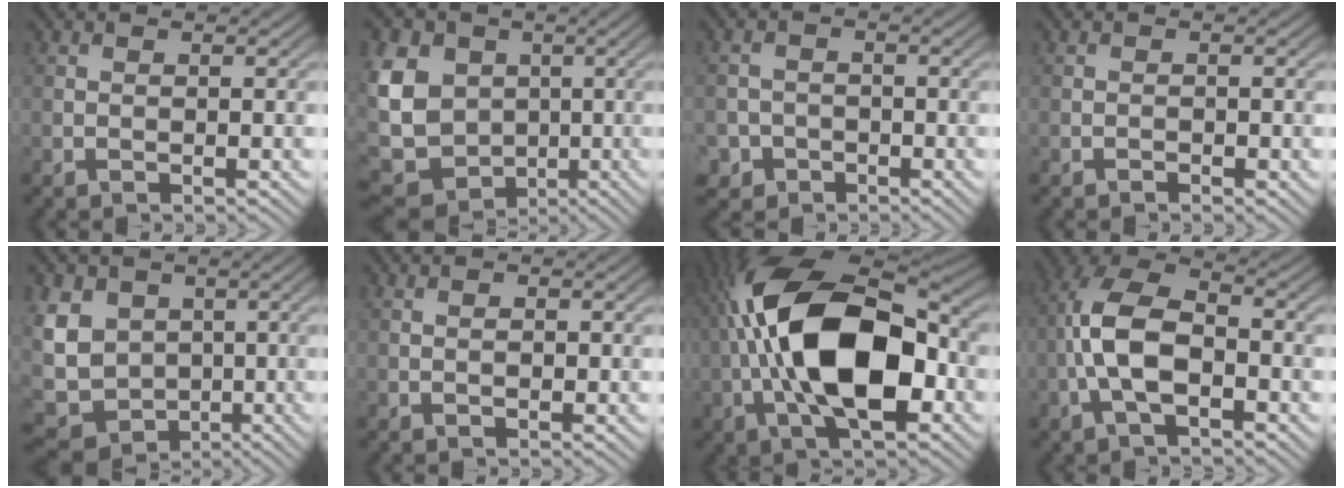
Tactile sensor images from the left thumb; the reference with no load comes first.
{"total": 13.5, "force": [0.5, 11.2, 7.6], "torque": [-0.199, -0.004, 0.003]}
{"total": 3.4, "force": [-1.9, 2.8, 0.5], "torque": [-0.003, -0.001, -0.044]}
{"total": 0.6, "force": [-0.4, 0.2, 0.4], "torque": [-0.003, 0.001, -0.007]}
{"total": 10.8, "force": [0.5, 9.0, 5.9], "torque": [-0.150, -0.007, -0.003]}
{"total": 0.8, "force": [0.0, 0.4, 0.7], "torque": [-0.005, -0.003, 0.002]}
{"total": 16.5, "force": [-1.8, 8.1, 14.3], "torque": [-0.258, 0.029, -0.049]}
{"total": 9.0, "force": [-2.1, 4.4, 7.5], "torque": [-0.163, 0.018, -0.052]}